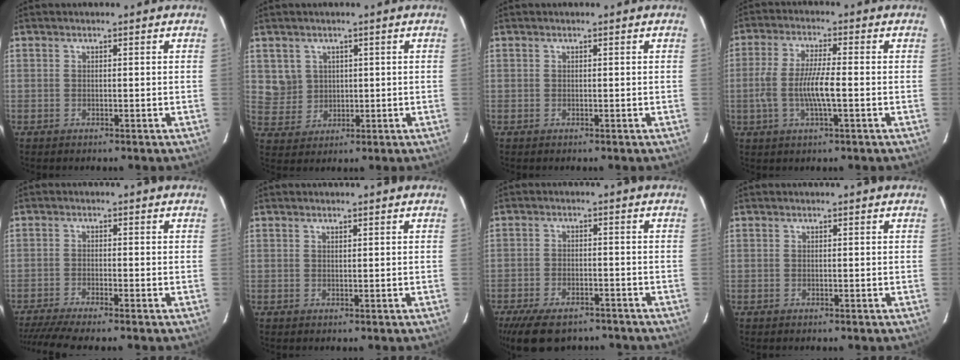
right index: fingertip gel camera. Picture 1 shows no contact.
{"total": 5.2, "force": [1.7, 4.8, 0.8], "torque": [-0.013, 0.010, 0.044]}
{"total": 0.0}
{"total": 8.1, "force": [-1.7, 1.2, 7.8], "torque": [-0.157, -0.003, -0.033]}
{"total": 7.2, "force": [-6.5, -1.0, 3.0], "torque": [-0.078, -0.021, -0.114]}
{"total": 1.0, "force": [0.2, -0.5, -0.8], "torque": [0.016, 0.000, 0.005]}
{"total": 11.2, "force": [-9.0, 4.8, 4.6], "torque": [-0.119, -0.015, -0.143]}
{"total": 0.0}